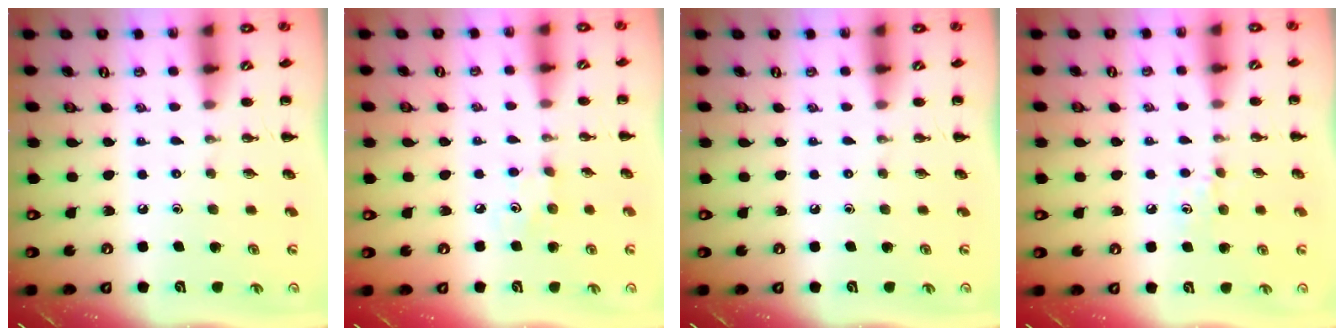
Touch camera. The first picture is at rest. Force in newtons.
{"total": 3.4, "press": 3.3, "slide": 0.9}
{"total": 0.0}
{"total": 5.4, "press": 5.1, "slide": 1.8}